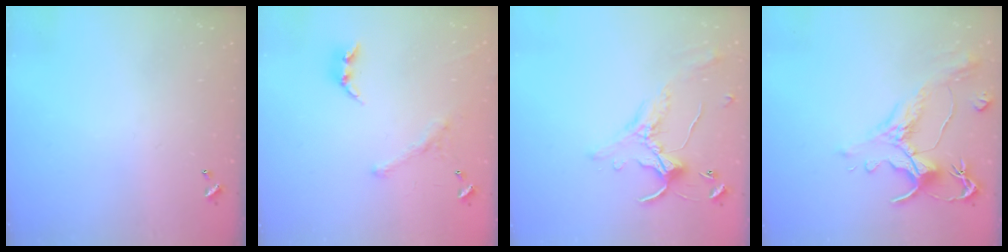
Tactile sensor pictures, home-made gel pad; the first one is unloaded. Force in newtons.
{"total": 1.2, "press": 0.5, "slide": 1.1}
{"total": 0.9, "press": 0.1, "slide": 0.9}
{"total": 1.6, "press": 0.4, "slide": 1.6}